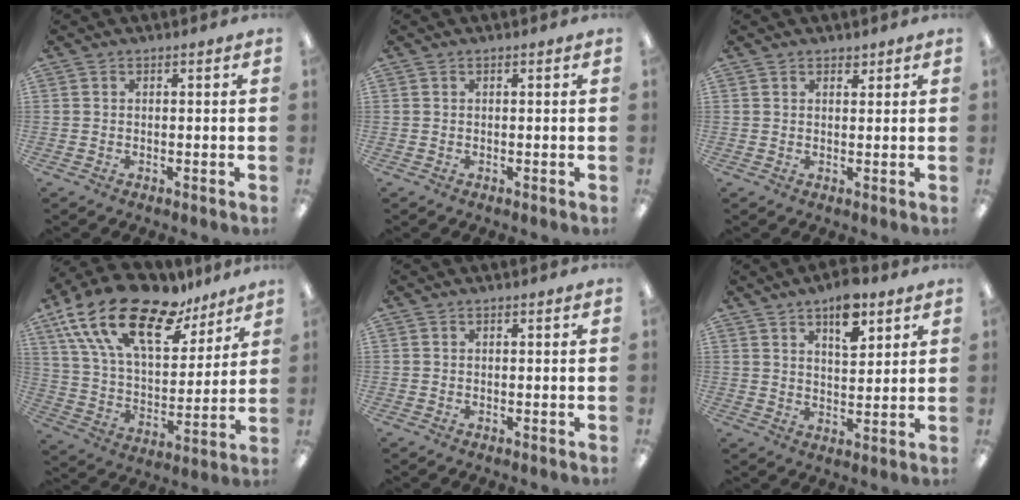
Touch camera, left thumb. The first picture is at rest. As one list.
[{"total": 0.0}, {"total": 1.8, "force": [1.5, 0.8, 0.4], "torque": [-0.002, -0.003, 0.026]}, {"total": 22.9, "force": [14.8, 10.5, 14.0], "torque": [-0.266, -0.082, 0.259]}, {"total": 0.0}, {"total": 9.1, "force": [5.8, 4.1, 5.6], "torque": [-0.075, -0.029, 0.097]}]